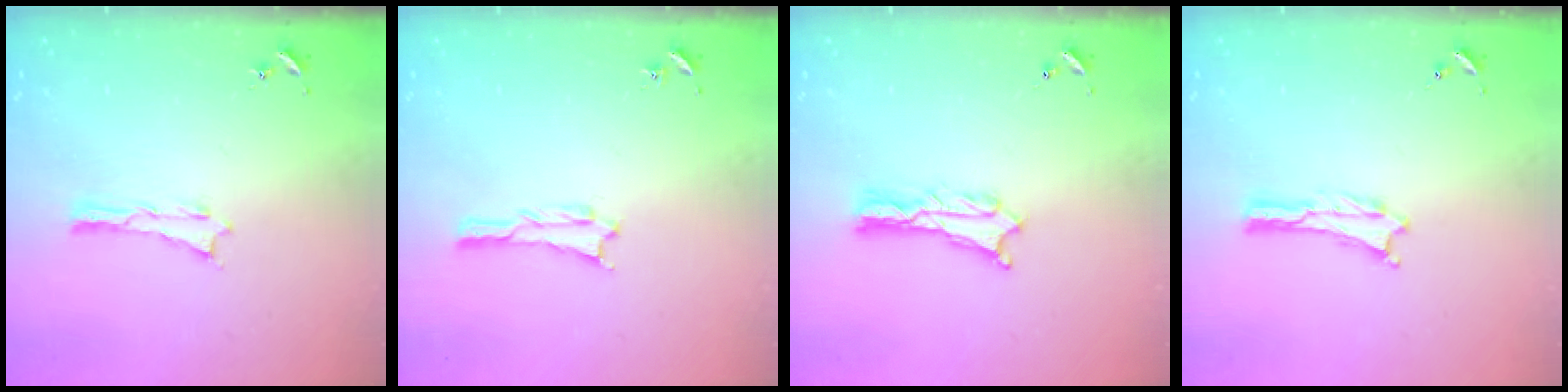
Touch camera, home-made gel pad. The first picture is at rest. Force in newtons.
{"total": 0.6, "press": 0.6, "slide": 0.1}
{"total": 1.8, "press": 1.7, "slide": 0.2}
{"total": 0.0}